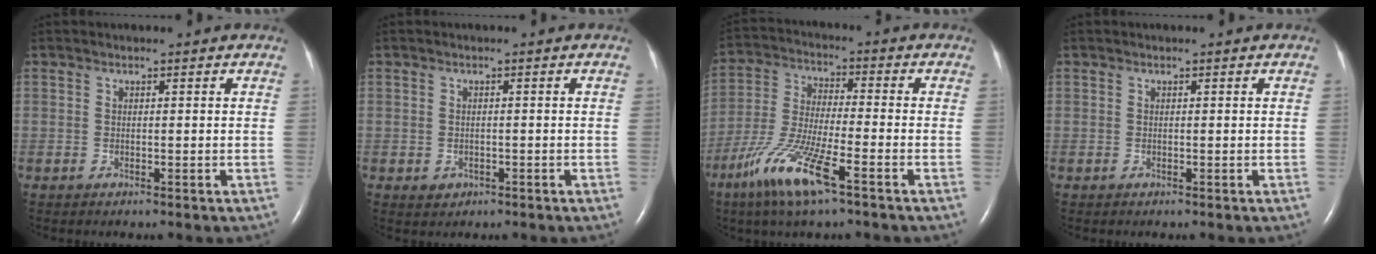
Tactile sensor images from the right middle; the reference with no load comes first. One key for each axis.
{"total": 1.4, "fx": -0.6, "fy": 1.2, "fz": 0.4, "tx": -0.002, "ty": 0.003, "tz": -0.003}
{"total": 11.9, "fx": -6.8, "fy": 1.4, "fz": 9.7, "tx": -0.209, "ty": -0.022, "tz": -0.133}
{"total": 0.0}